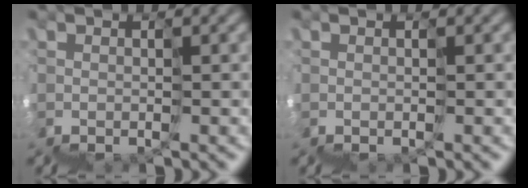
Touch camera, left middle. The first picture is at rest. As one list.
[{"total": 0.0}]